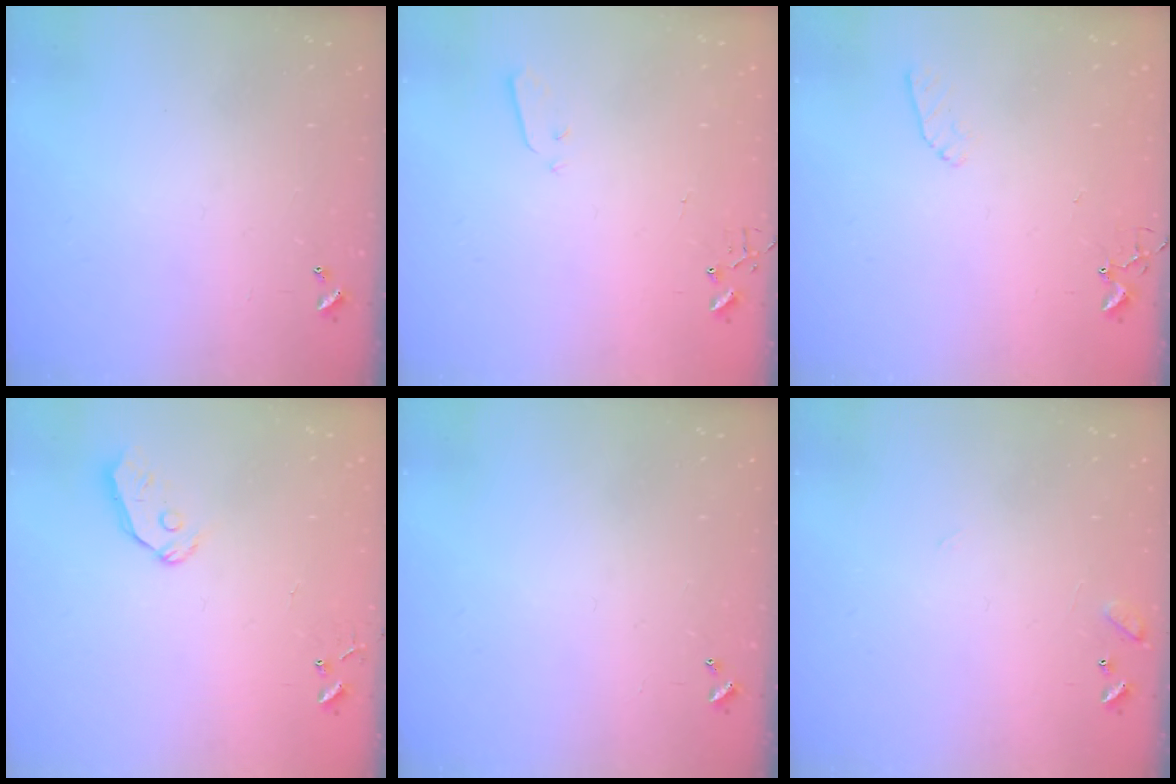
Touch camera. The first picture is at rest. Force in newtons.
{"total": 3.2, "press": 3.2, "slide": 0.1}
{"total": 6.6, "press": 6.5, "slide": 0.7}
{"total": 6.1, "press": 6.1, "slide": 0.6}
{"total": 0.0}
{"total": 8.4, "press": 8.4, "slide": 0.5}